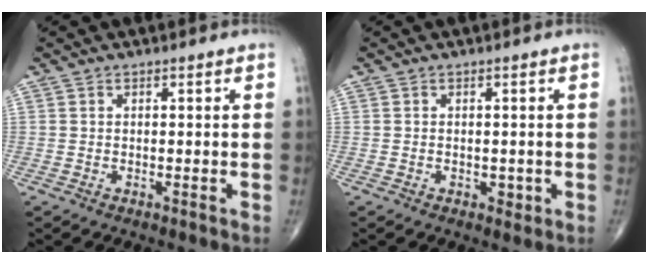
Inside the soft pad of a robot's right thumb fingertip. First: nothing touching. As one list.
[{"total": 1.6, "force": [-0.4, 1.1, 1.0], "torque": [-0.006, -0.002, -0.003]}]